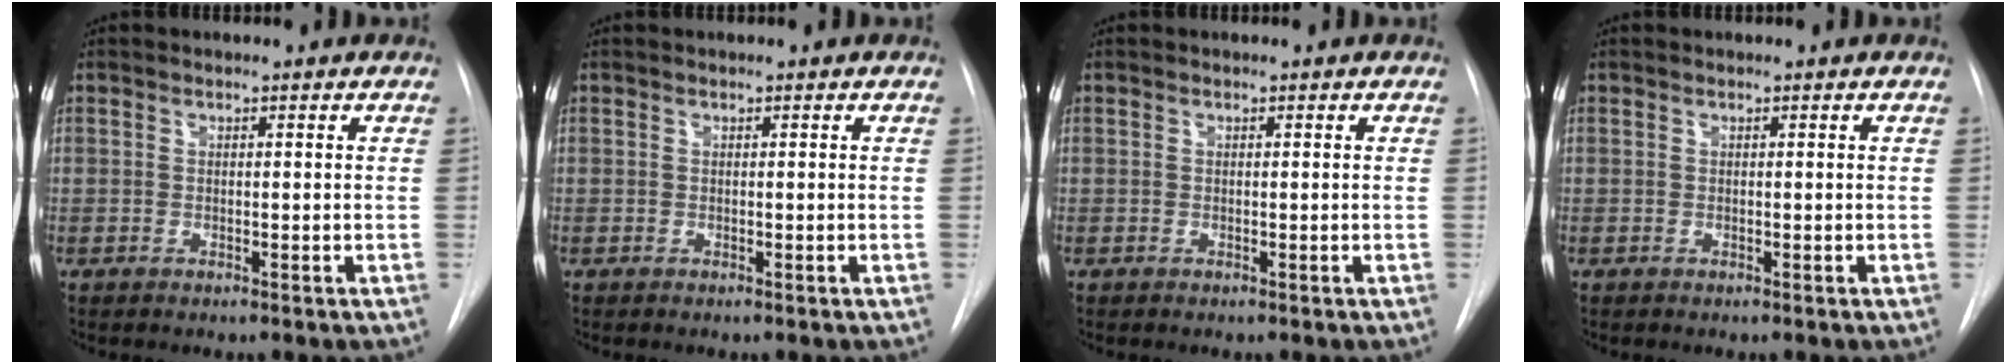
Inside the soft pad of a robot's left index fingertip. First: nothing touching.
{"total": 0.0}
{"total": 0.0}
{"total": 0.0}